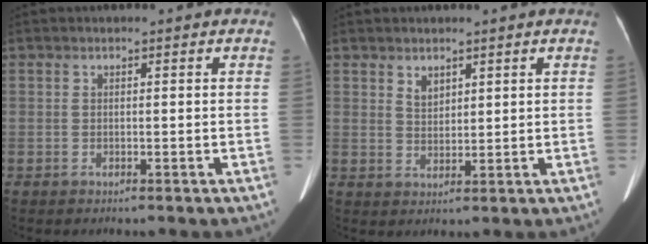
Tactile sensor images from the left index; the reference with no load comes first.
{"total": 2.3, "force": [1.5, 1.3, 1.1], "torque": [-0.023, 0.006, 0.034]}